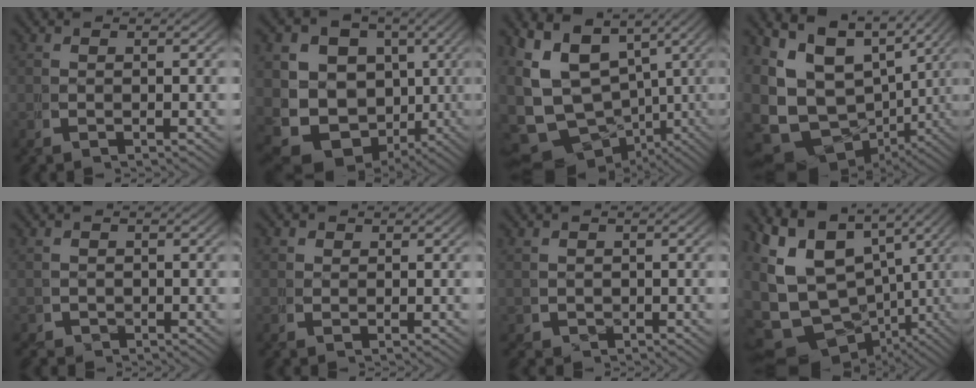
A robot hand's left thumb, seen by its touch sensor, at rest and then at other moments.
{"total": 13.4, "force": [-2.2, 11.0, 7.3], "torque": [-0.152, -0.053, -0.024]}
{"total": 15.9, "force": [-2.7, 11.7, 10.4], "torque": [-0.215, -0.088, -0.003]}
{"total": 15.4, "force": [-0.7, 11.5, 10.3], "torque": [-0.213, -0.064, 0.020]}
{"total": 1.4, "force": [-0.8, 1.1, 0.1], "torque": [0.007, -0.009, -0.011]}
{"total": 1.2, "force": [0.9, 0.8, 0.2], "torque": [-0.002, -0.004, 0.019]}
{"total": 1.5, "force": [-0.1, 1.5, 0.3], "torque": [-0.006, -0.012, 0.005]}
{"total": 17.4, "force": [-2.3, 12.7, 11.7], "torque": [-0.241, -0.079, 0.001]}